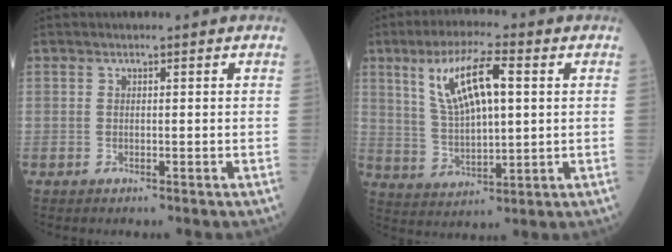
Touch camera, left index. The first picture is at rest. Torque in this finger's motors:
{"motor_torque": [1.09, -1.05, 0.50, 0.16]}